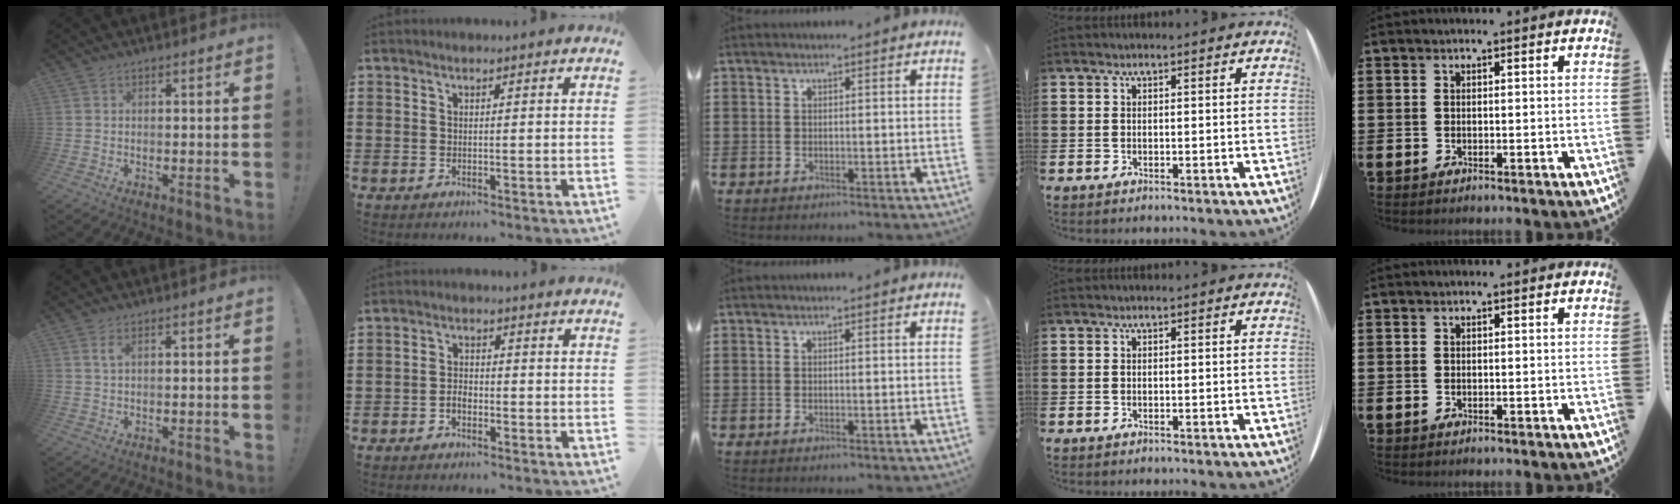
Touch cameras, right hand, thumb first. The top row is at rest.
{"thumb": {"total": 2.0, "force": [0.8, 0.3, 1.7], "torque": [-0.030, 0.000, 0.012]}, "index": {"total": 2.1, "force": [-1.1, 1.2, 1.3], "torque": [-0.028, 0.003, -0.022]}}